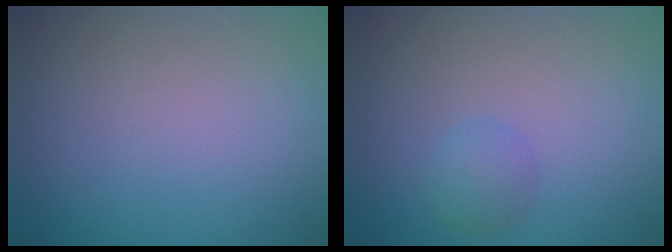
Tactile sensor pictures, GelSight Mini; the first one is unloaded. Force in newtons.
{"total": 1.6, "press": 1.6, "slide": 0.0}